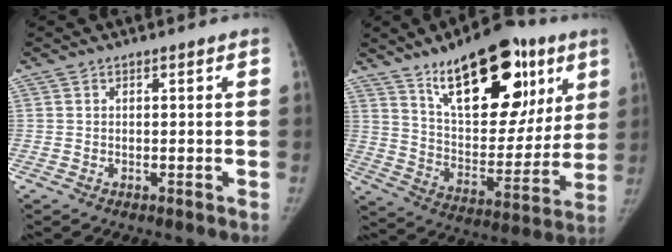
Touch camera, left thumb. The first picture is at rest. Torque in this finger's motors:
{"motor_torque": [0.25, 0.26, 1.46, -1.31, 0.17]}